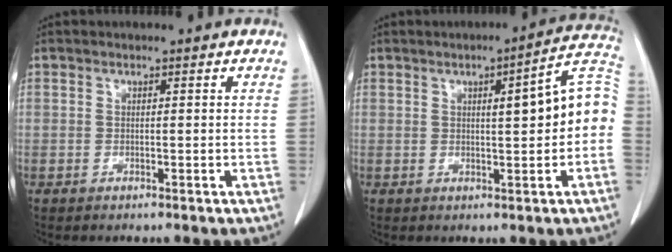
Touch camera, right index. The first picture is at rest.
{"total": 8.9, "force": [0.2, 1.4, 8.8], "torque": [-0.111, 0.029, -0.001]}